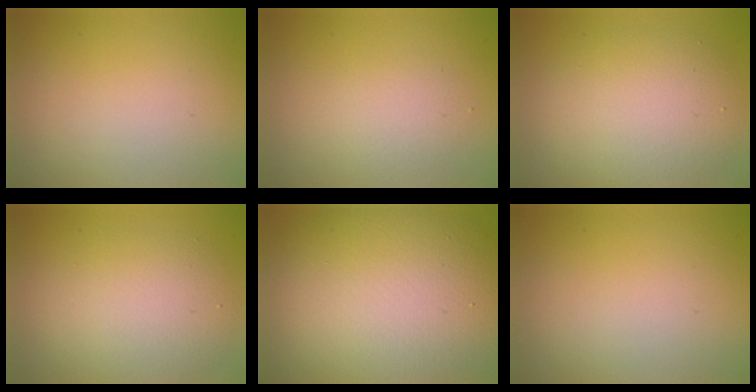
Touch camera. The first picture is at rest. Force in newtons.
{"total": 1.9, "press": 1.9, "slide": 0.1}
{"total": 6.0, "press": 5.9, "slide": 0.6}
{"total": 4.5, "press": 4.5, "slide": 0.1}
{"total": 15.6, "press": 15.6, "slide": 1.0}
{"total": 0.0}